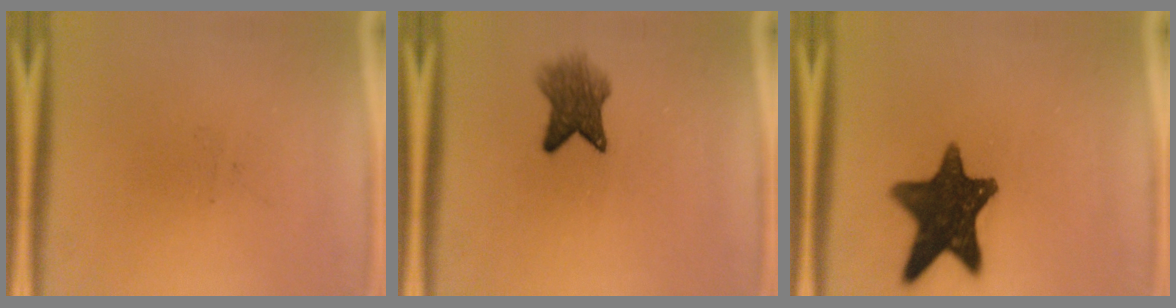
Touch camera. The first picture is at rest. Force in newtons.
{"total": 5.6}
{"total": 14.1}